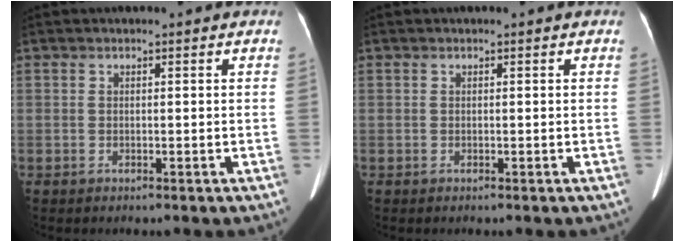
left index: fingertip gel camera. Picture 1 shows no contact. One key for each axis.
{"total": 0.0}